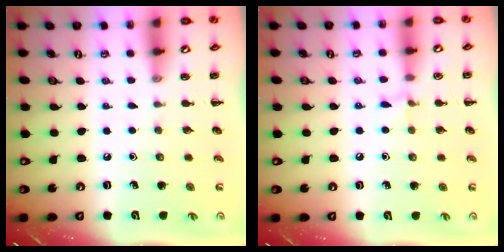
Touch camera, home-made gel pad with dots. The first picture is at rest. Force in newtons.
{"total": 5.2, "press": 4.9, "slide": 1.7}